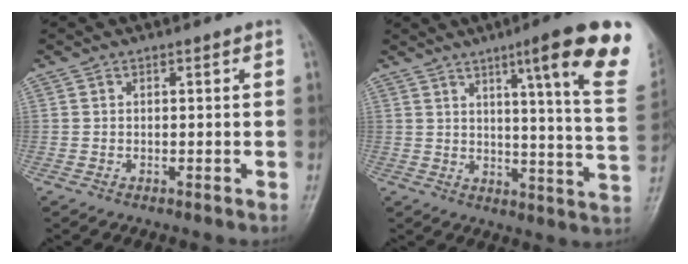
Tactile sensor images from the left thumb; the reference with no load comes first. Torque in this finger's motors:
{"motor_torque": [1.31, 1.29, 1.69, -1.08, 0.37]}